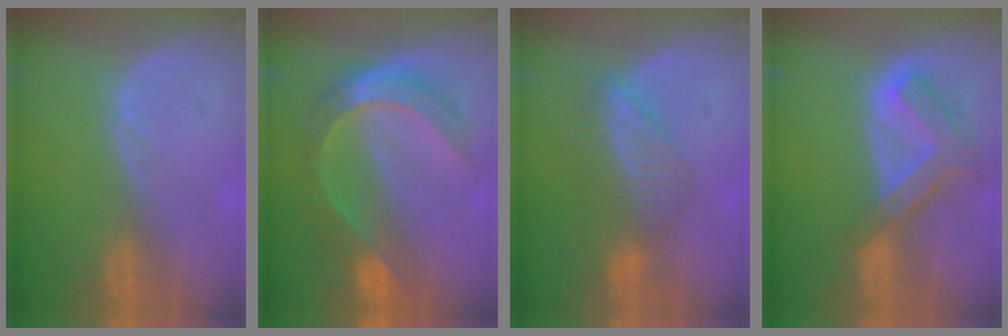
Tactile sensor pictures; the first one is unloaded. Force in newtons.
{"total": 8.4, "press": 8.3, "slide": 0.9}
{"total": 6.4, "press": 6.0, "slide": 2.0}
{"total": 7.5, "press": 6.4, "slide": 3.9}